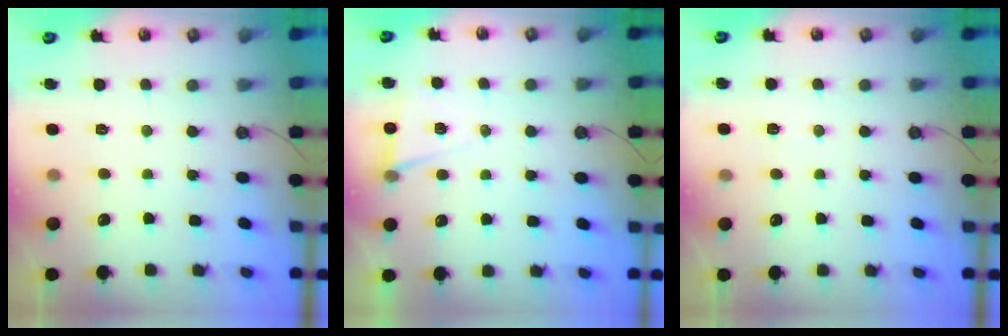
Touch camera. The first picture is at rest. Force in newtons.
{"total": 6.2, "press": 4.2, "slide": 4.5}
{"total": 5.7, "press": 3.8, "slide": 4.3}